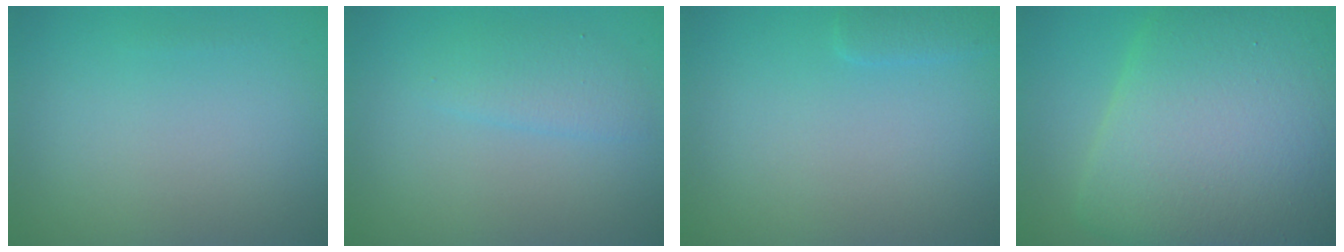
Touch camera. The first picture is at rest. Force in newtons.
{"total": 2.0, "press": 2.0, "slide": 0.1}
{"total": 1.0, "press": 1.0, "slide": 0.1}
{"total": 14.8, "press": 14.8, "slide": 0.4}